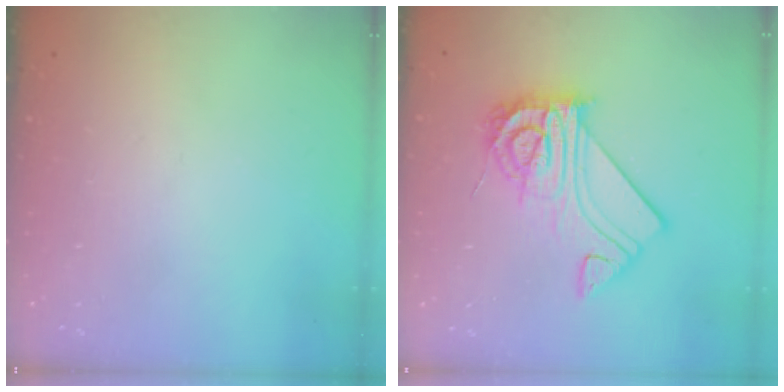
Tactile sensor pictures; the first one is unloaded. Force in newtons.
{"total": 15.9, "press": 15.8, "slide": 0.7}